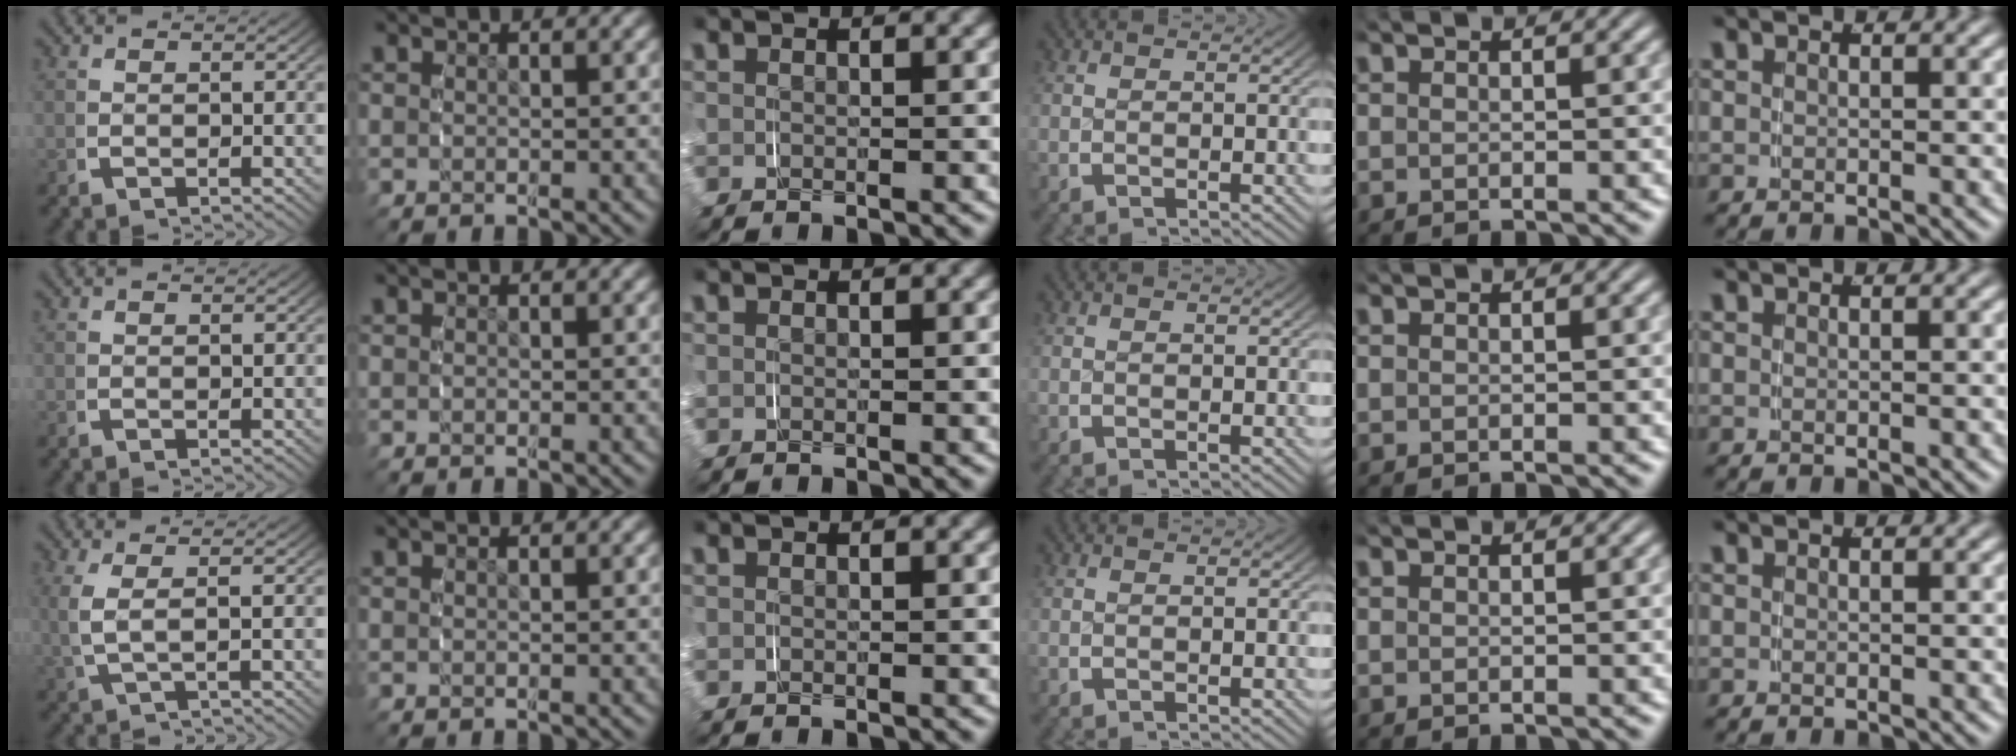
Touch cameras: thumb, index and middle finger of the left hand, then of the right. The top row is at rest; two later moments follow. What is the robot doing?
{"motion": "grasp_and_lifting", "object": "pen bag"}